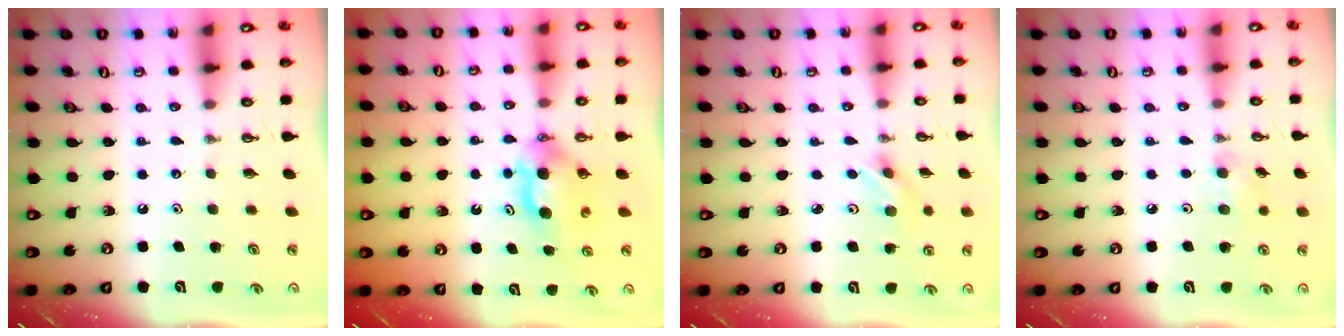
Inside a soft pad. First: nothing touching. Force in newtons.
{"total": 6.2, "press": 5.9, "slide": 1.7}
{"total": 2.9, "press": 2.8, "slide": 0.7}
{"total": 4.6, "press": 4.4, "slide": 1.4}